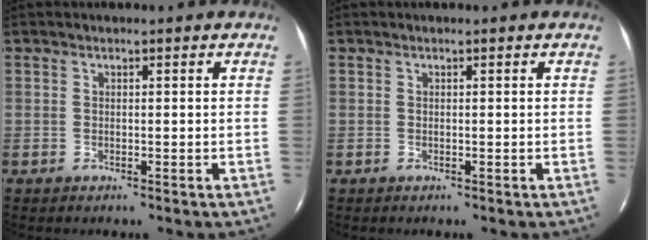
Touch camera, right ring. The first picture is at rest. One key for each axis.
{"total": 0.0}